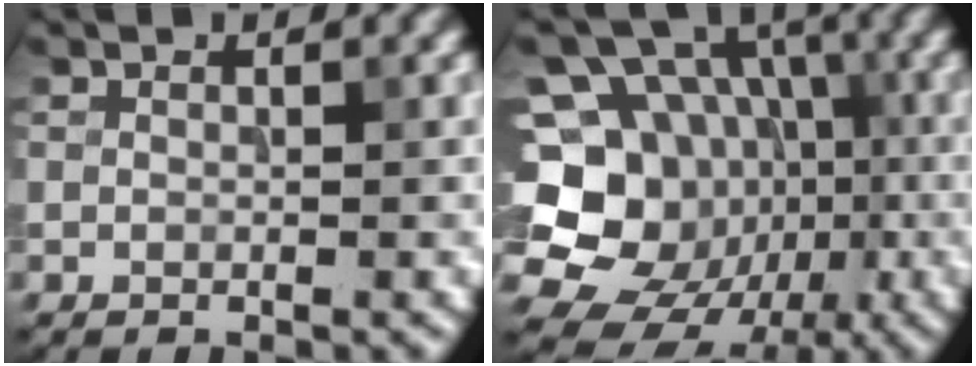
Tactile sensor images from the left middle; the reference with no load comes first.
{"total": 17.3, "force": [-3.2, 15.0, 8.0], "torque": [-0.159, 0.011, -0.050]}